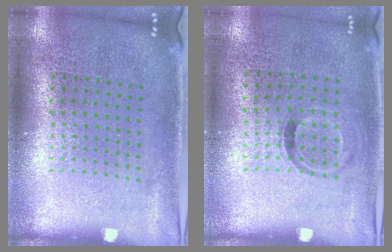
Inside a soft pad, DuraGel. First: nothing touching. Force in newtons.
{"total": 0.8, "press": 0.5, "slide": 0.6}